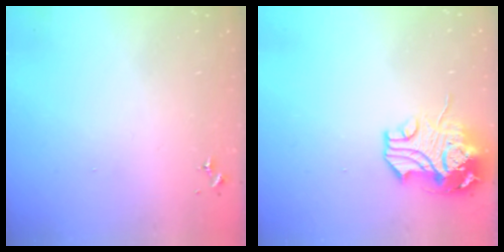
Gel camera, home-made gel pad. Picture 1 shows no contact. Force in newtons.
{"total": 12.6, "press": 12.5, "slide": 2.1}